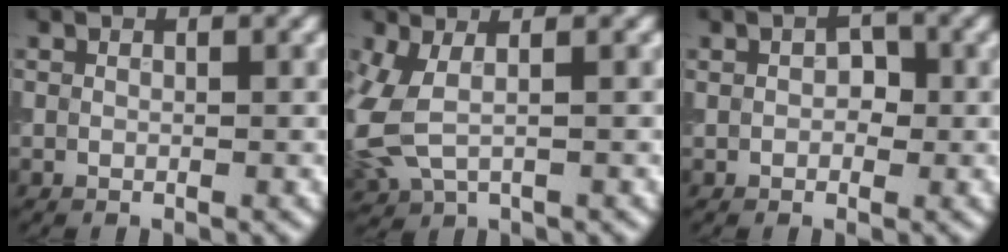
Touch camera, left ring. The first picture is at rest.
{"total": 4.3, "force": [0.1, 2.3, 3.6], "torque": [-0.106, -0.002, 0.002]}
{"total": 1.8, "force": [0.2, 1.3, 1.3], "torque": [-0.020, 0.003, -0.002]}